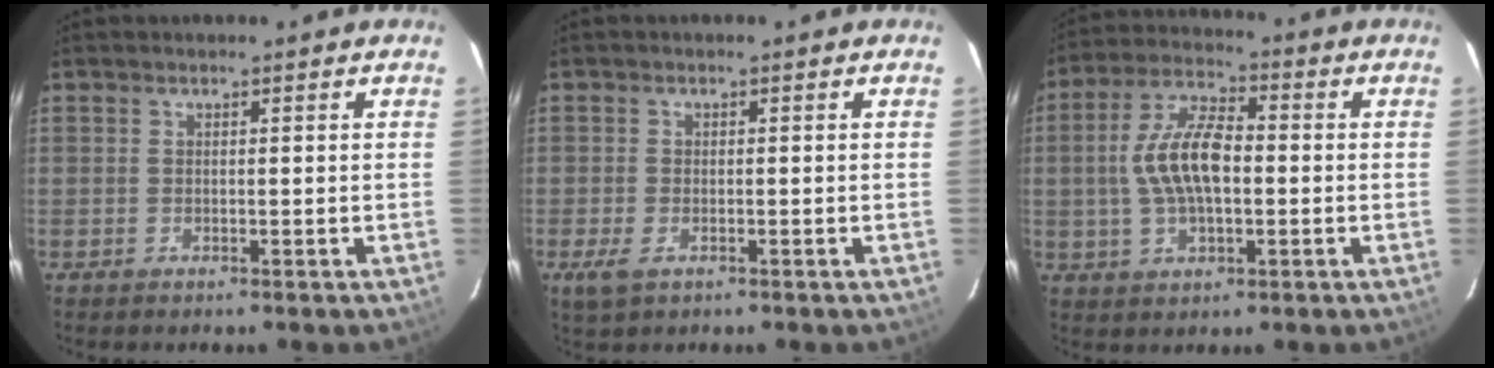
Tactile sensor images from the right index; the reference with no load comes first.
{"total": 3.2, "force": [-1.6, 1.7, 2.3], "torque": [-0.047, -0.008, -0.027]}
{"total": 11.3, "force": [-0.4, 5.3, 10.0], "torque": [-0.200, 0.014, -0.008]}